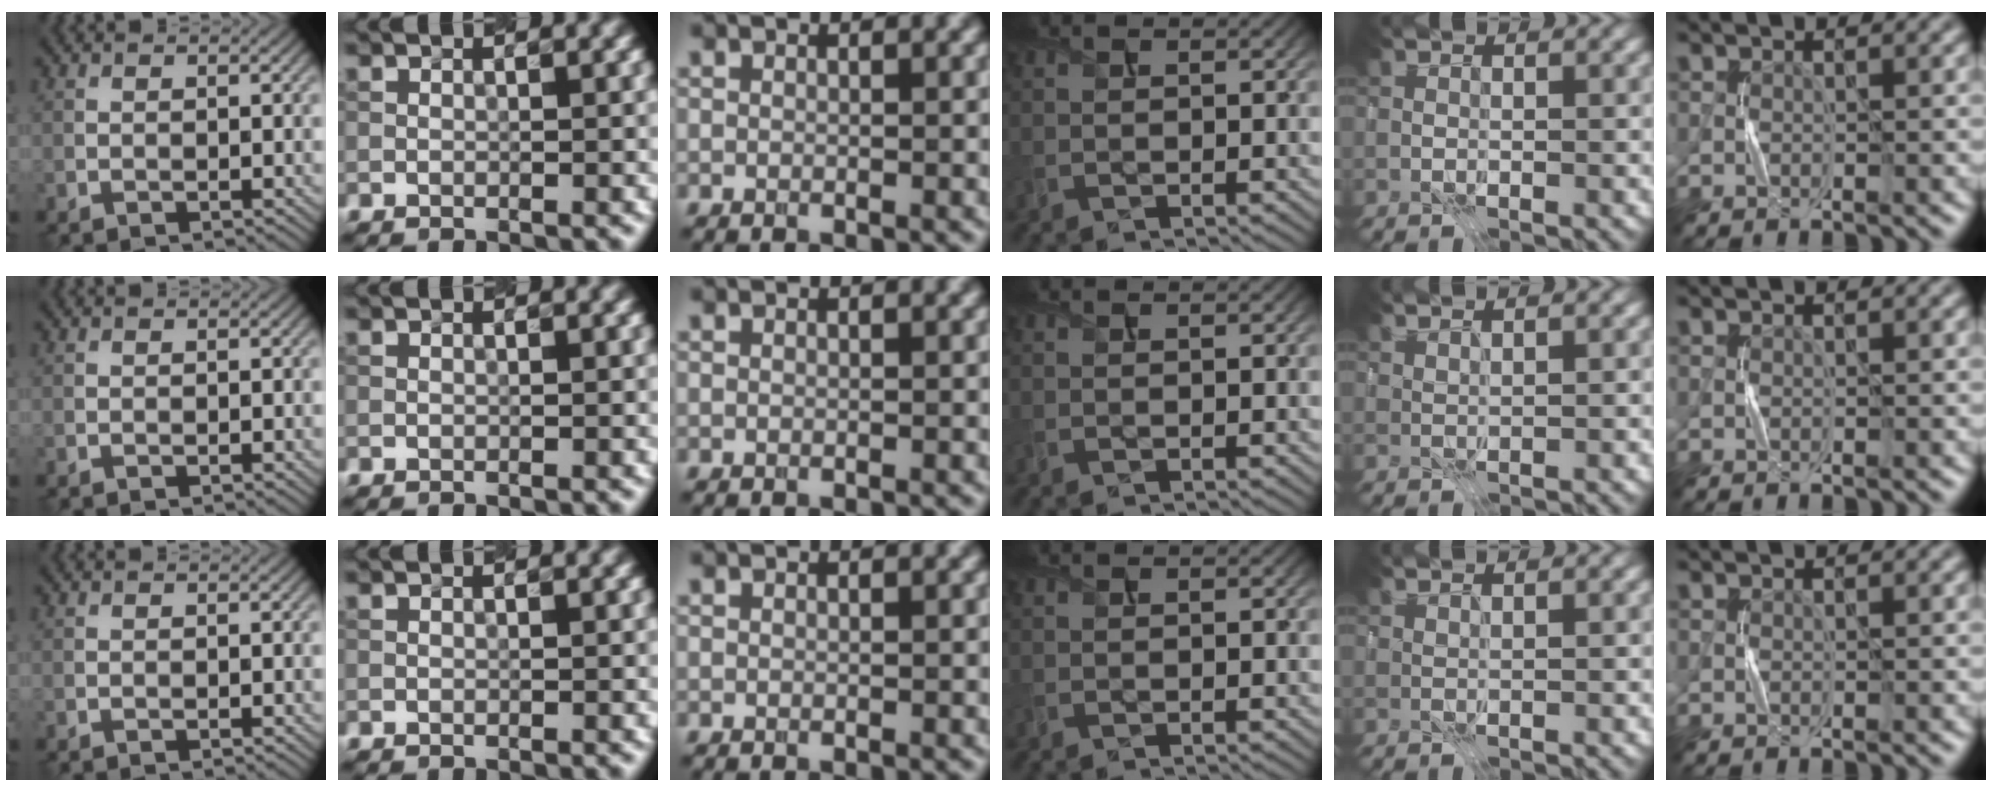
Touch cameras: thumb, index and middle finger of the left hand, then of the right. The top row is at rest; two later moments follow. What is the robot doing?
{"motion": "press", "object": "sticky note"}